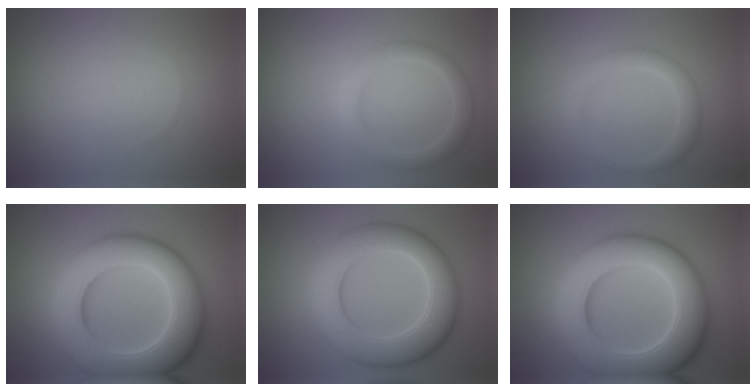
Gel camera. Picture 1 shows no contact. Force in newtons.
{"total": 2.5, "press": 2.5, "slide": 0.0}
{"total": 2.4, "press": 2.4, "slide": 0.1}
{"total": 12.0, "press": 12.0, "slide": 0.2}
{"total": 8.8, "press": 8.8, "slide": 0.2}
{"total": 12.0, "press": 12.0, "slide": 0.2}